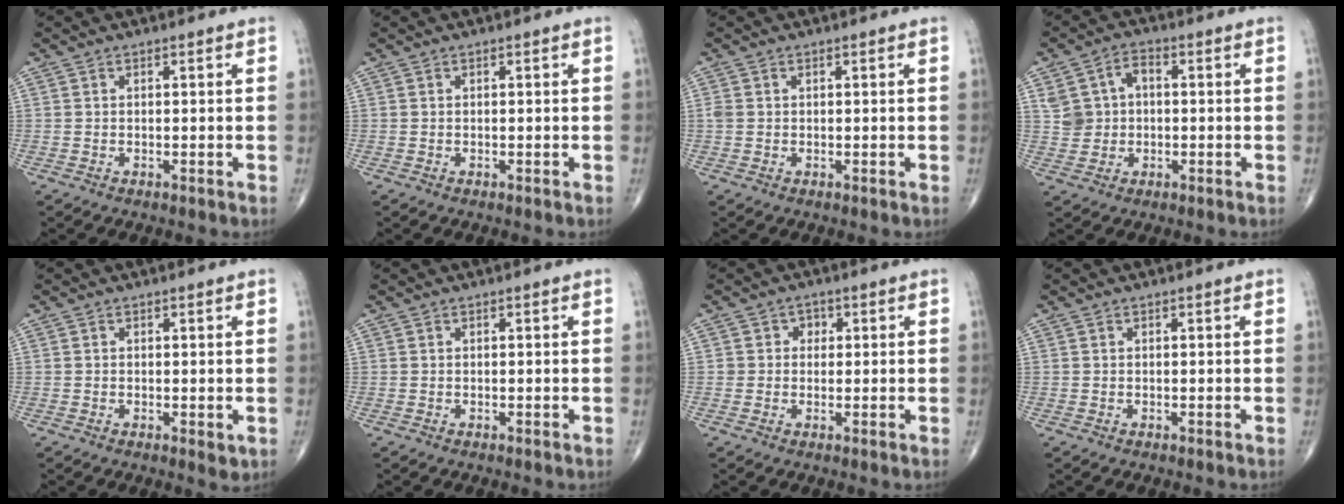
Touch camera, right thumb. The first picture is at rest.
{"total": 0.0}
{"total": 1.0, "force": [0.2, 0.8, 0.5], "torque": [-0.013, 0.002, 0.005]}
{"total": 6.3, "force": [0.6, 5.3, 3.3], "torque": [-0.042, 0.017, 0.008]}
{"total": 1.4, "force": [-0.1, 0.6, 1.3], "torque": [-0.019, -0.006, -0.001]}
{"total": 0.0}
{"total": 2.2, "force": [0.5, 2.1, 0.6], "torque": [0.011, 0.003, 0.000]}
{"total": 0.0}